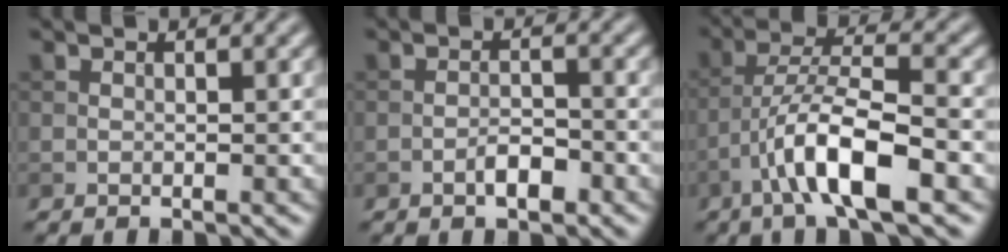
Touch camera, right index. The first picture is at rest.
{"total": 2.2, "force": [-1.2, 0.8, 1.6], "torque": [-0.024, 0.004, -0.022]}
{"total": 7.8, "force": [-3.8, 1.9, 6.6], "torque": [-0.117, 0.012, -0.072]}